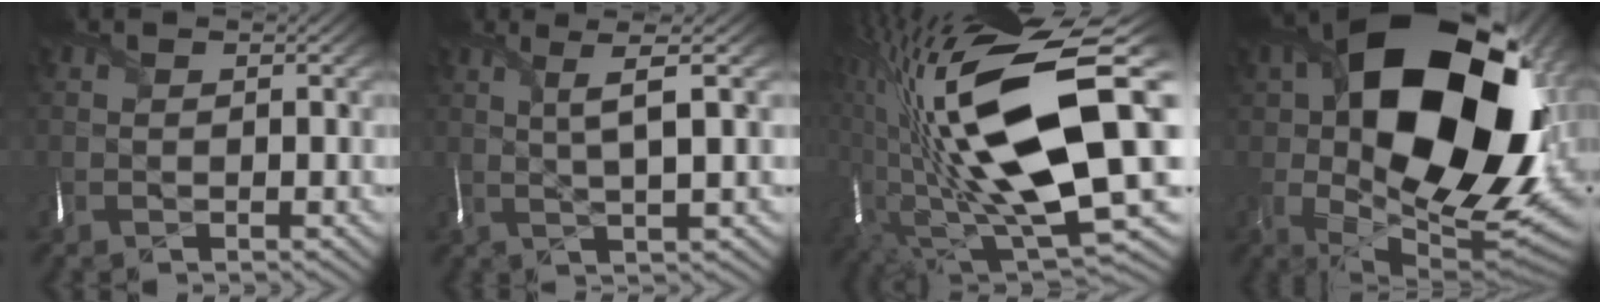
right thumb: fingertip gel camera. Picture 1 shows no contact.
{"total": 5.3, "force": [1.9, 0.5, 4.9], "torque": [-0.095, 0.009, 0.036]}
{"total": 21.2, "force": [3.1, 8.2, 19.3], "torque": [-0.375, -0.059, 0.072]}
{"total": 22.8, "force": [4.9, 14.8, 16.7], "torque": [-0.313, -0.018, 0.116]}